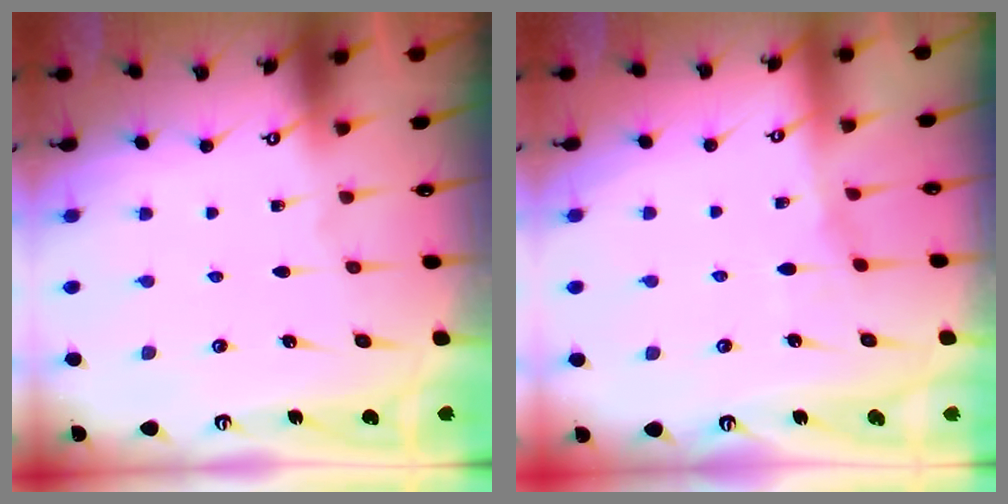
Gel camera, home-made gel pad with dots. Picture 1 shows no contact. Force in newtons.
{"total": 4.7, "press": 4.7, "slide": 0.7}